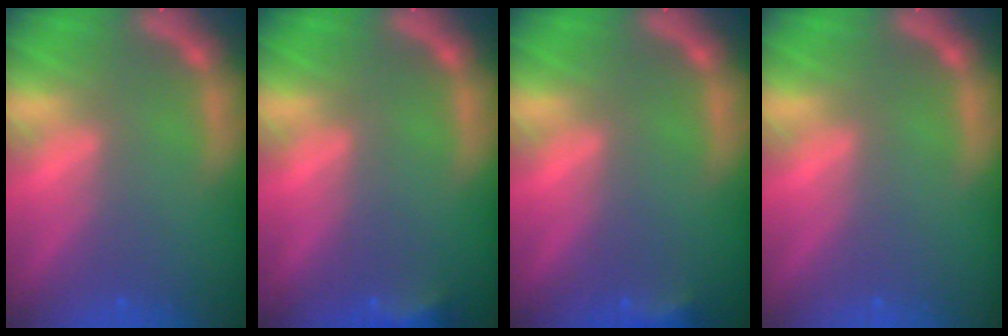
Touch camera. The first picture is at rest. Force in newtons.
{"total": 2.4}
{"total": 1.9}
{"total": 0.0}